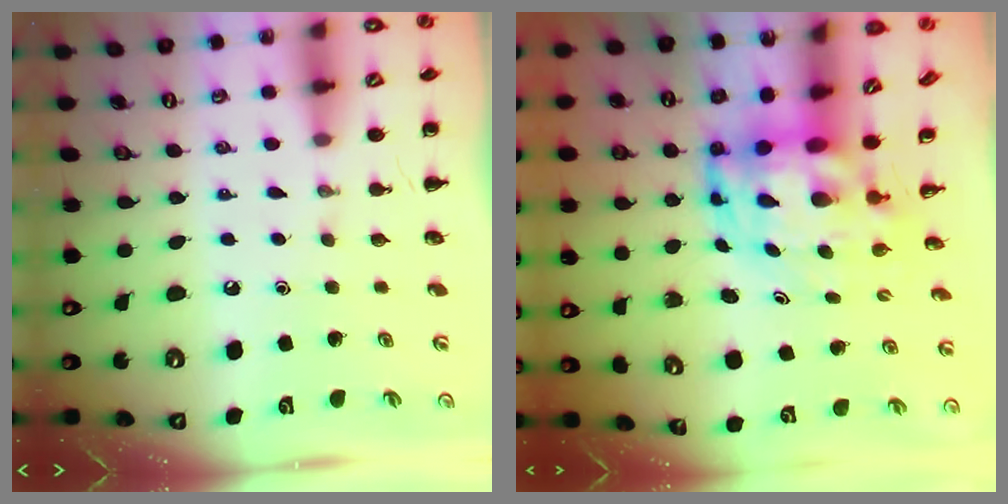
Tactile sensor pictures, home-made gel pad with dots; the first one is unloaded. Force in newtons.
{"total": 5.8, "press": 5.6, "slide": 1.4}